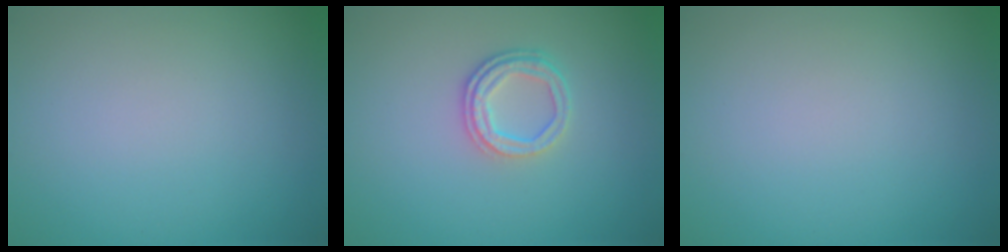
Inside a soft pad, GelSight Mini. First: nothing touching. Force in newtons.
{"total": 2.6, "press": 2.3, "slide": 1.3}
{"total": 0.0}